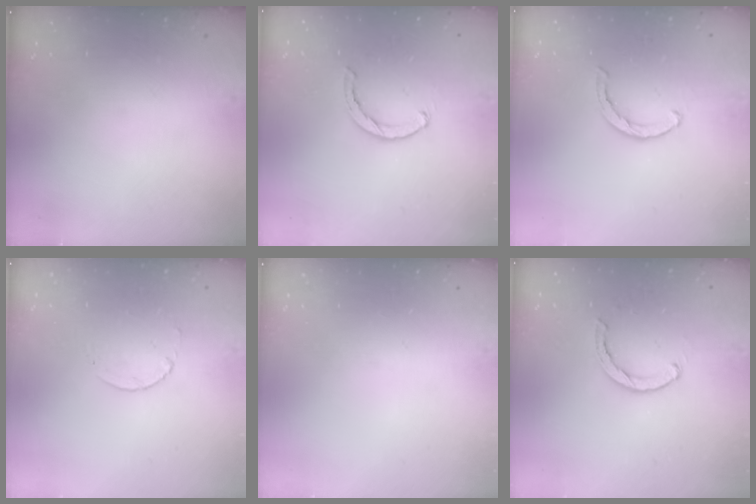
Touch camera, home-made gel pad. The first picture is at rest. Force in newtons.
{"total": 1.5, "press": 1.5, "slide": 0.3}
{"total": 2.1, "press": 2.1, "slide": 0.3}
{"total": 2.3, "press": 2.3, "slide": 0.3}
{"total": 0.0}
{"total": 2.4, "press": 2.4, "slide": 0.1}